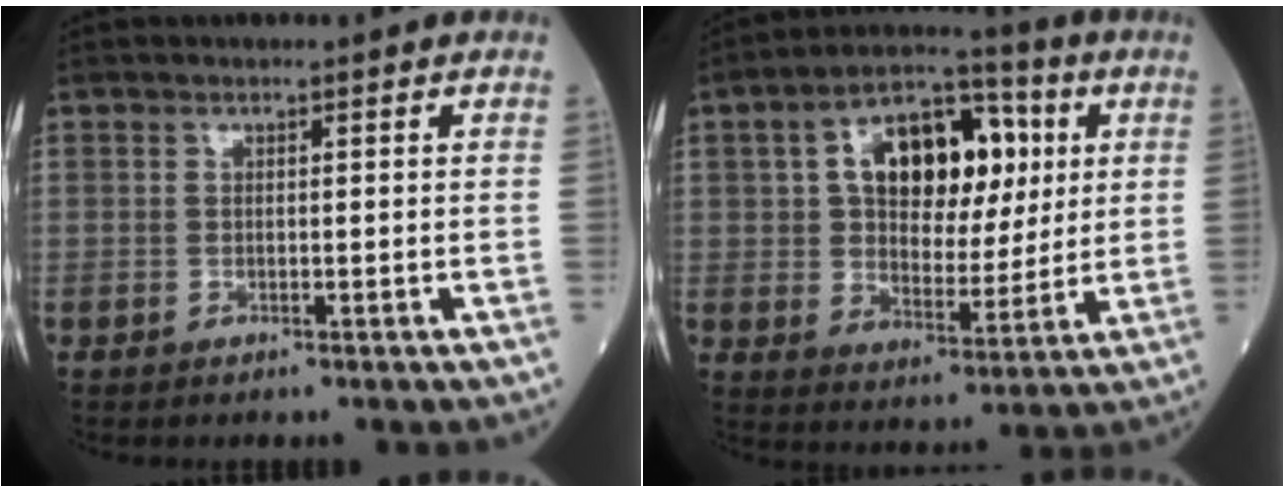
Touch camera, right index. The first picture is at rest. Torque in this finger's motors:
{"motor_torque": [1.86, 0.28, 0.91, 0.21]}